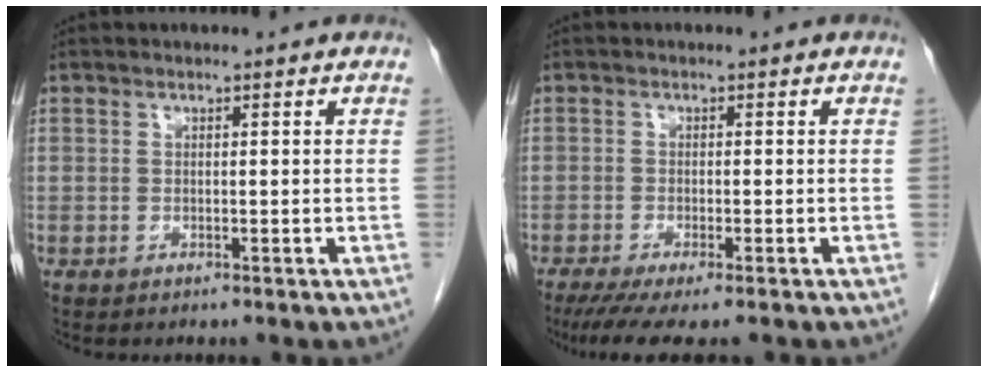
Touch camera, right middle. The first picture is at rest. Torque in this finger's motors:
{"motor_torque": [0.89, -0.62, 0.04, 0.08]}